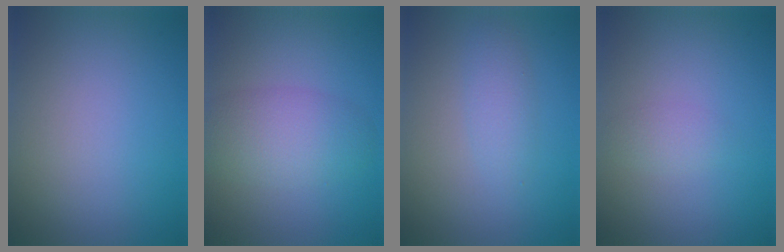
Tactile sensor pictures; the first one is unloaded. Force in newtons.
{"total": 4.2, "press": 4.2, "slide": 0.2}
{"total": 1.8, "press": 1.8, "slide": 0.0}
{"total": 1.2, "press": 1.2, "slide": 0.0}